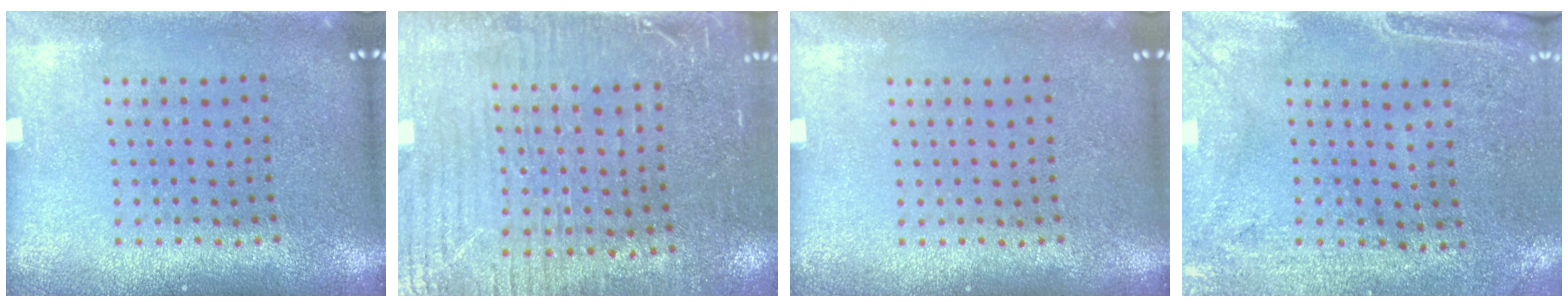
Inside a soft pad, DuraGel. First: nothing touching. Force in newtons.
{"total": 3.6, "press": 3.1, "slide": 1.7}
{"total": 0.0}
{"total": 3.0, "press": 2.5, "slide": 1.6}